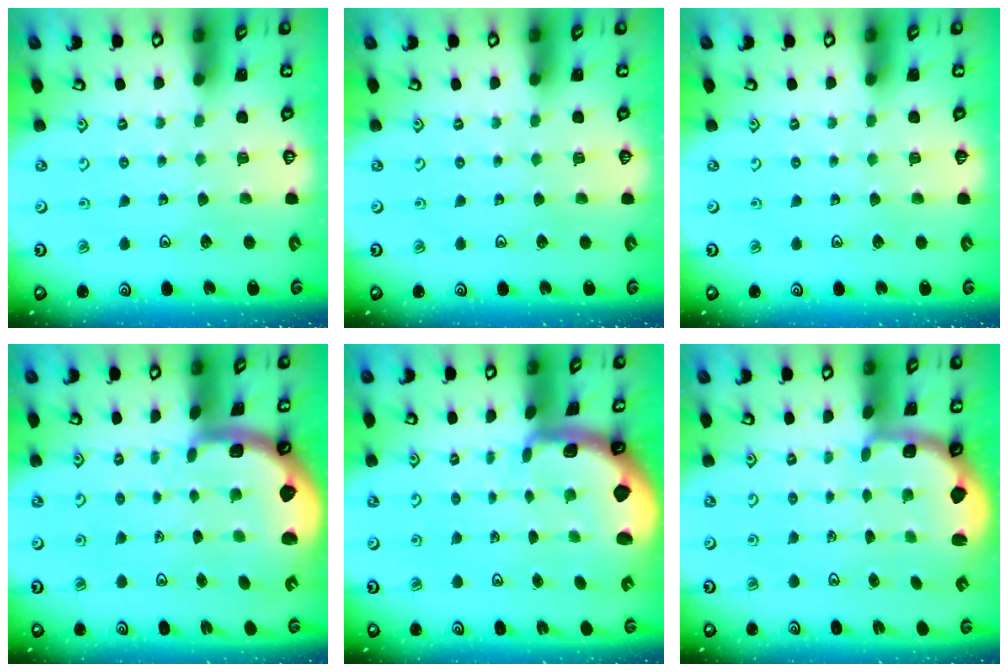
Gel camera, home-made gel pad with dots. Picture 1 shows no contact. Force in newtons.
{"total": 0.0}
{"total": 0.0}
{"total": 3.5, "press": 2.4, "slide": 2.6}
{"total": 1.7, "press": 1.7, "slide": 0.4}
{"total": 2.1, "press": 1.4, "slide": 1.6}